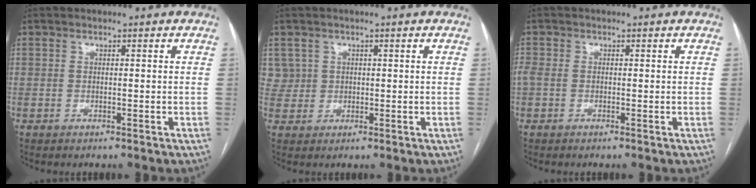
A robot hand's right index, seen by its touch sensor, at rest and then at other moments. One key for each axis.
{"total": 3.1, "fx": 1.3, "fy": 2.8, "fz": -0.2, "tx": 0.020, "ty": 0.011, "tz": 0.022}
{"total": 1.8, "fx": -0.3, "fy": 1.2, "fz": 1.3, "tx": -0.046, "ty": 0.009, "tz": -0.003}